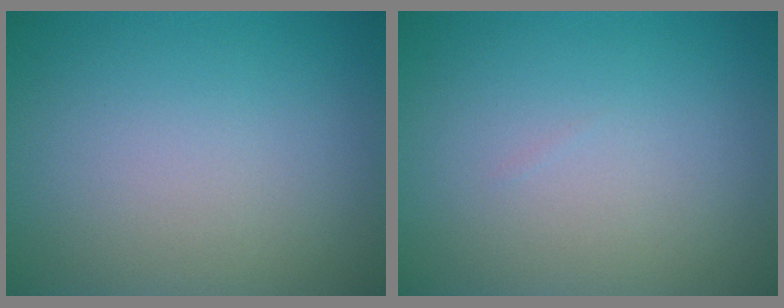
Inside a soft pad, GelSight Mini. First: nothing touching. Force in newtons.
{"total": 0.0}